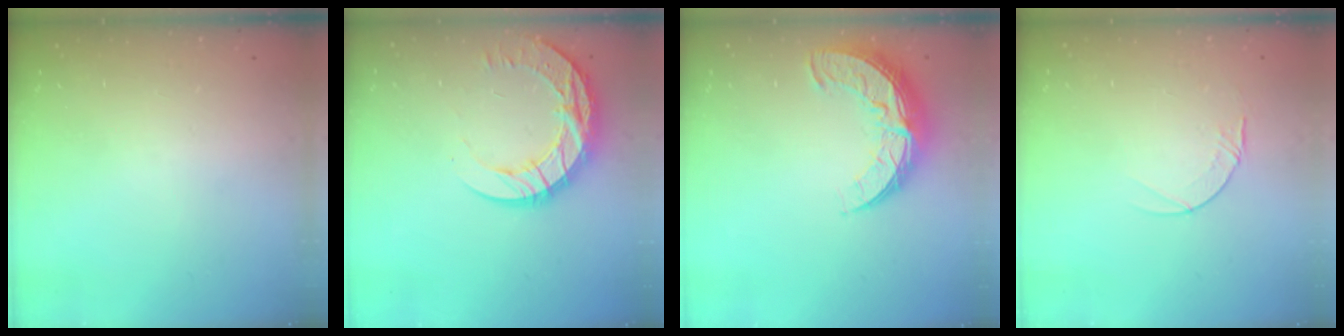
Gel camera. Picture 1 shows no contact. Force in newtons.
{"total": 17.9, "press": 17.8, "slide": 1.4}
{"total": 11.4, "press": 11.3, "slide": 0.8}
{"total": 3.9, "press": 3.9, "slide": 0.4}